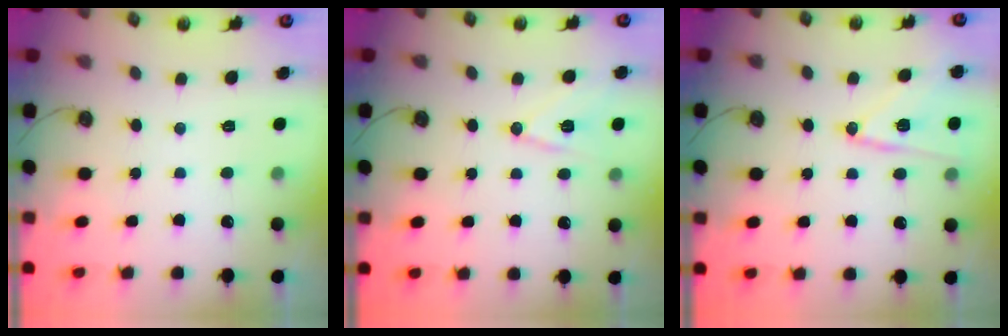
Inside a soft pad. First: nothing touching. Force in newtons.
{"total": 9.9, "press": 9.3, "slide": 3.4}
{"total": 12.3, "press": 12.0, "slide": 2.9}